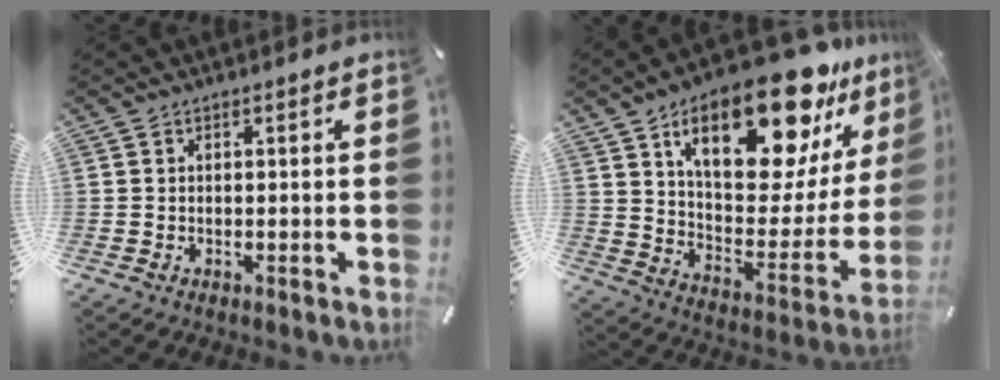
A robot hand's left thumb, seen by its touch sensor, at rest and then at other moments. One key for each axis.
{"total": 26.2, "fx": 17.7, "fy": 10.7, "fz": 16.1, "tx": -0.240, "ty": -0.111, "tz": 0.296}